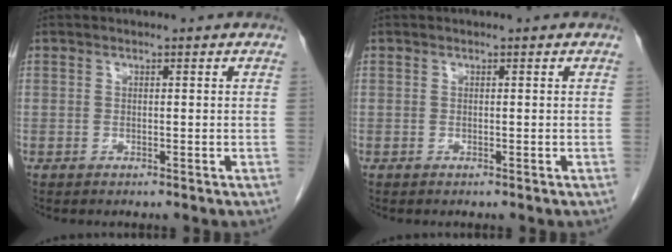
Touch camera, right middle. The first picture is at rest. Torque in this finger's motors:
{"motor_torque": [0.00, 0.00, 0.00, 0.00]}